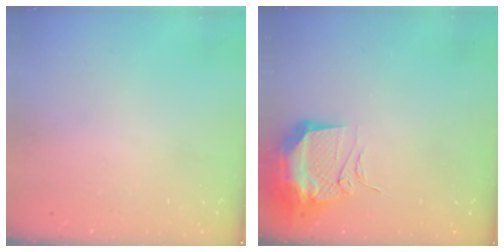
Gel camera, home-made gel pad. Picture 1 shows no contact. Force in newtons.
{"total": 12.6, "press": 12.5, "slide": 1.2}